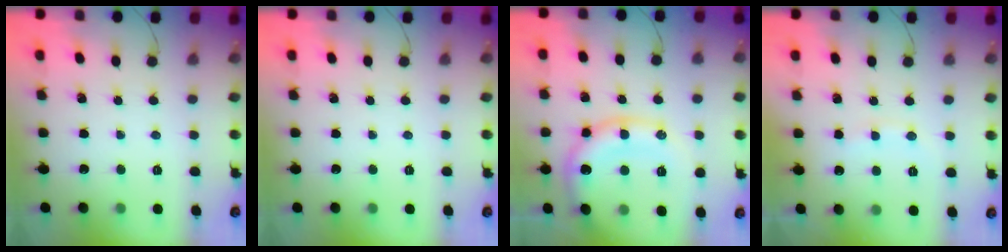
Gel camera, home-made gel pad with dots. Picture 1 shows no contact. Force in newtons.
{"total": 0.0}
{"total": 16.4, "press": 16.3, "slide": 1.0}
{"total": 7.5, "press": 7.3, "slide": 1.5}